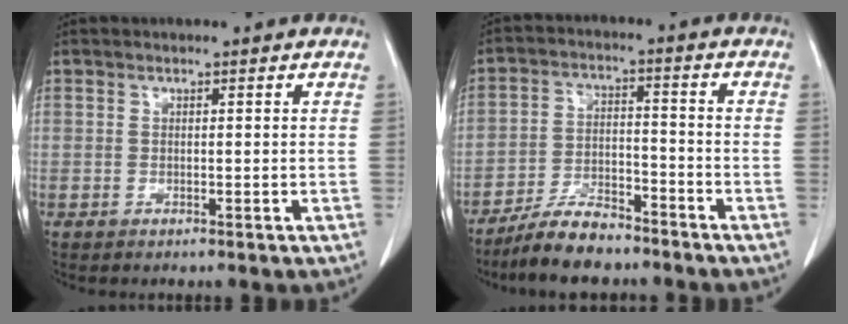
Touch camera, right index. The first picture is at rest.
{"total": 8.4, "force": [-7.1, 2.3, 3.8], "torque": [-0.072, -0.008, -0.130]}